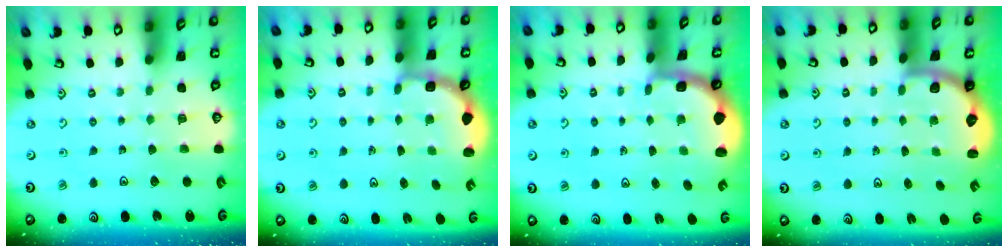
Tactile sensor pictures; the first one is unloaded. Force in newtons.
{"total": 2.8, "press": 2.4, "slide": 1.4}
{"total": 2.1, "press": 1.8, "slide": 1.0}
{"total": 2.4, "press": 2.1, "slide": 1.2}